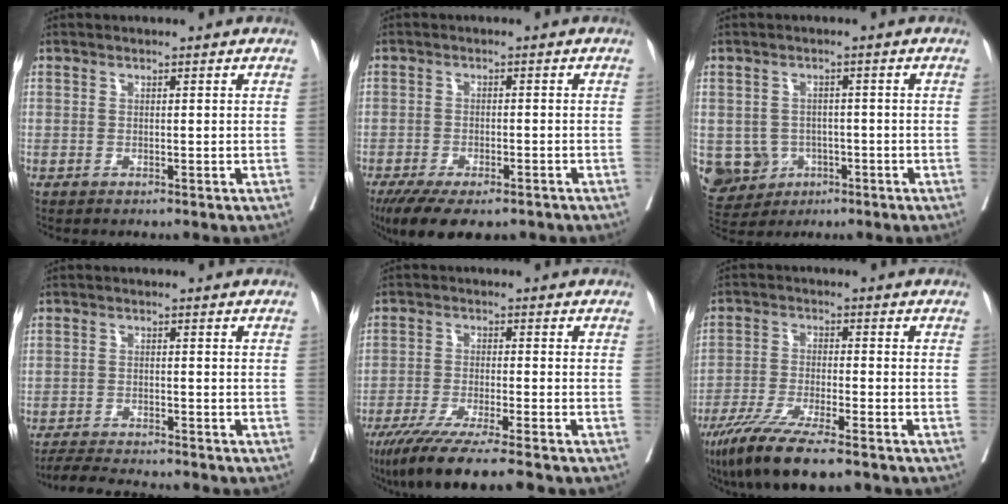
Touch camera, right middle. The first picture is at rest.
{"total": 10.7, "force": [-7.8, 3.8, 6.2], "torque": [-0.099, -0.013, -0.118]}
{"total": 7.0, "force": [-2.1, 6.5, 1.5], "torque": [-0.040, 0.003, -0.023]}
{"total": 6.3, "force": [-6.0, 0.1, 2.0], "torque": [-0.034, -0.019, -0.099]}
{"total": 11.4, "force": [-9.0, -0.1, 7.0], "torque": [-0.109, -0.032, -0.146]}
{"total": 11.7, "force": [-8.6, 1.4, 7.8], "torque": [-0.137, -0.031, -0.144]}